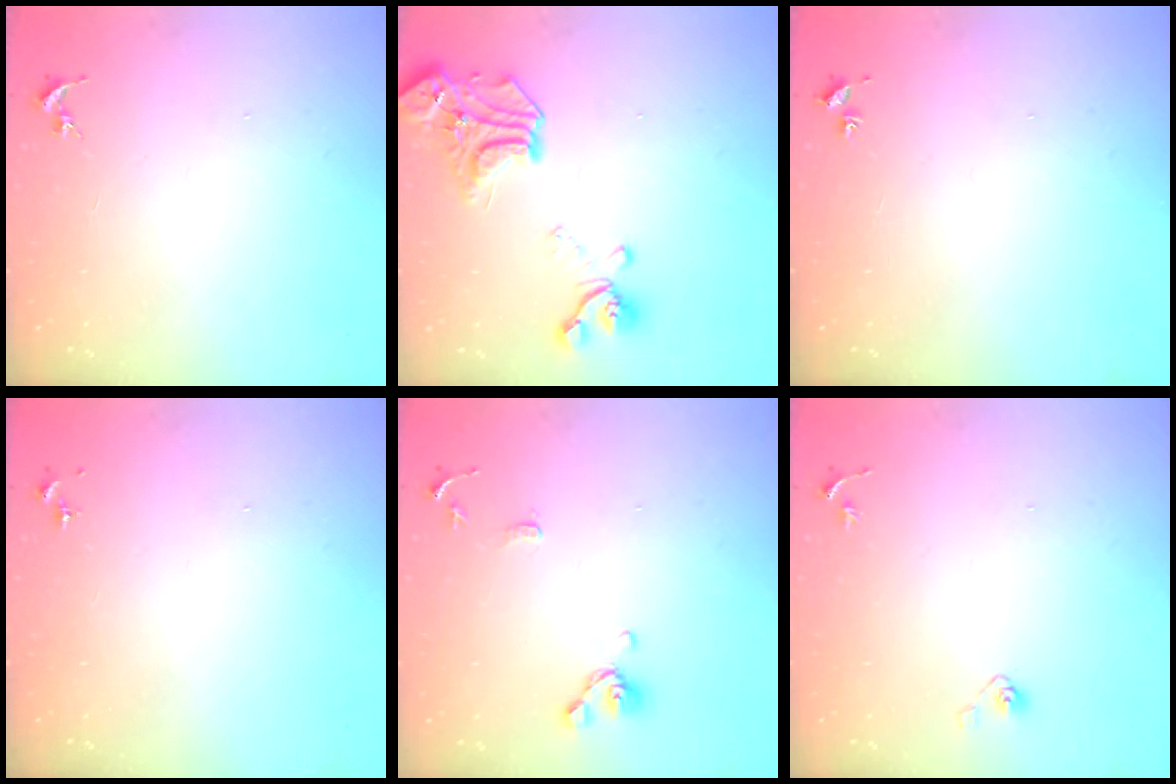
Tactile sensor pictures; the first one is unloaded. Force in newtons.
{"total": 17.9, "press": 17.9, "slide": 0.9}
{"total": 2.0, "press": 2.0, "slide": 0.2}
{"total": 0.0}
{"total": 10.2, "press": 10.0, "slide": 2.0}
{"total": 3.9, "press": 3.7, "slide": 1.3}